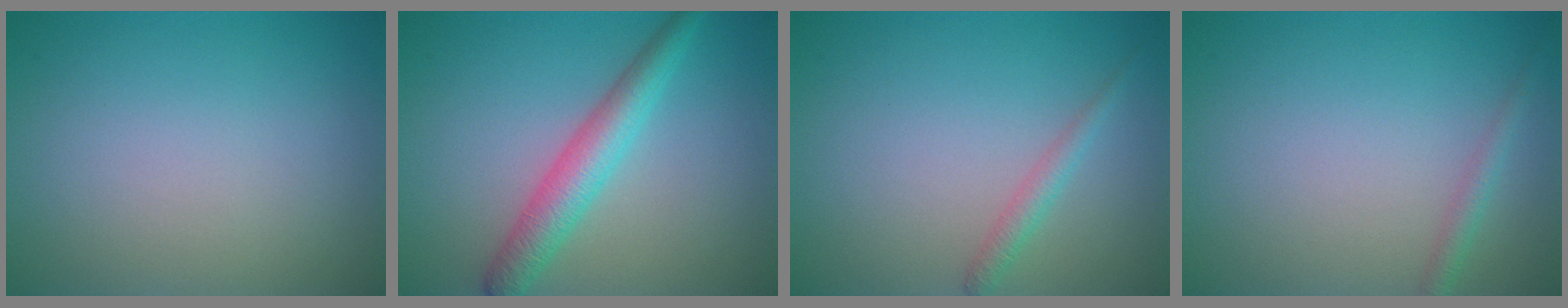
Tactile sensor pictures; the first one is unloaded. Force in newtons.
{"total": 4.1, "press": 4.1, "slide": 0.1}
{"total": 1.4, "press": 1.4, "slide": 0.0}
{"total": 1.3, "press": 1.3, "slide": 0.0}